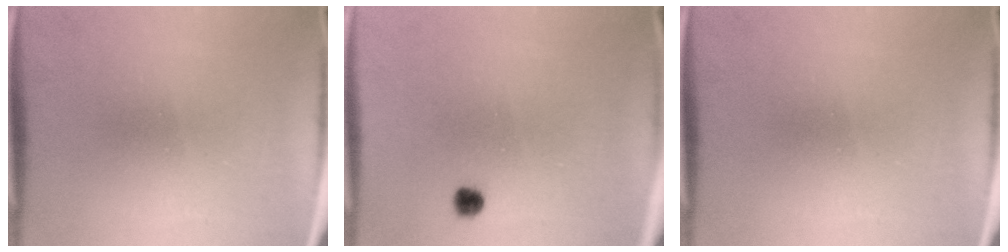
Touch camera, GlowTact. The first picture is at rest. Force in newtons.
{"total": 2.4}
{"total": 0.0}